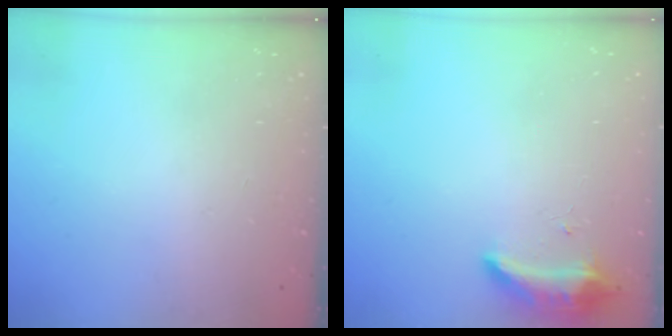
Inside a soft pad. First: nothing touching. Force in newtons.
{"total": 8.9, "press": 8.7, "slide": 1.7}